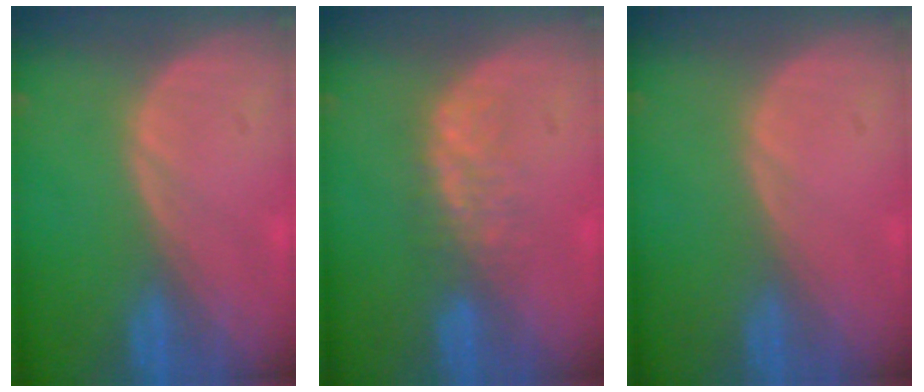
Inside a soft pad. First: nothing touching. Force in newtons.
{"total": 3.6, "press": 3.6, "slide": 0.7}
{"total": 0.0}